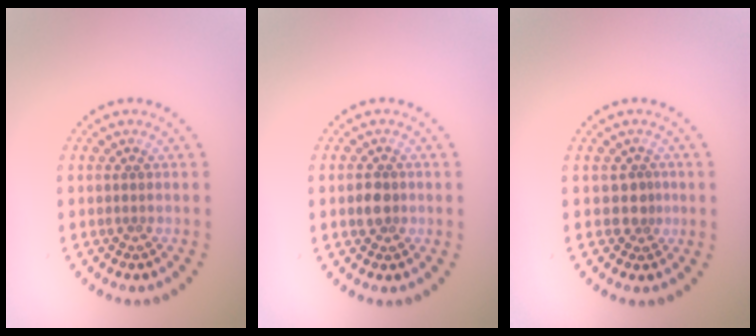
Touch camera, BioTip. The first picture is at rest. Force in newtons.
{"total": 1.7, "press": 1.7, "slide": 0.5}
{"total": 1.2, "press": 0.9, "slide": 0.9}